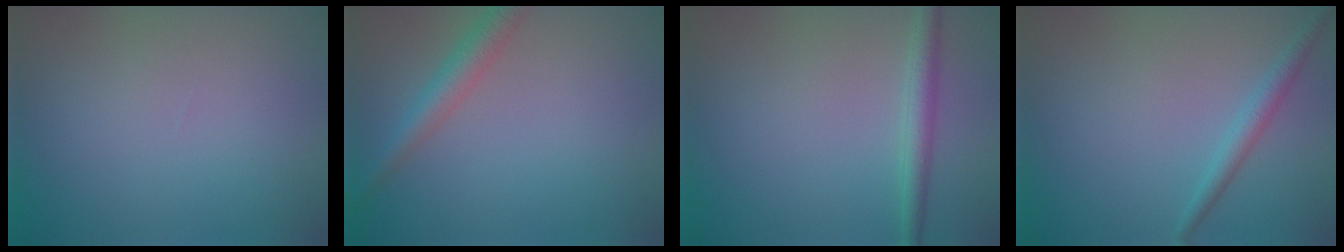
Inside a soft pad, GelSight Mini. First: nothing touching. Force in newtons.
{"total": 2.8, "press": 2.8, "slide": 0.1}
{"total": 2.3, "press": 2.3, "slide": 0.1}
{"total": 1.8, "press": 1.8, "slide": 0.1}